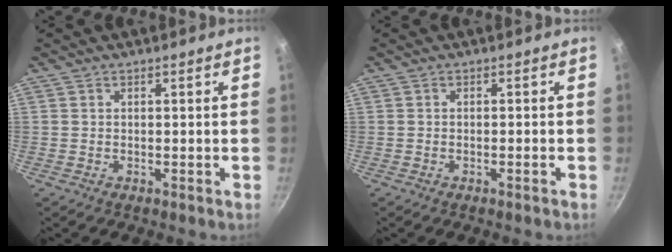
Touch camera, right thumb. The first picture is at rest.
{"total": 0.8, "force": [-0.5, 0.0, 0.6], "torque": [-0.019, 0.007, -0.006]}